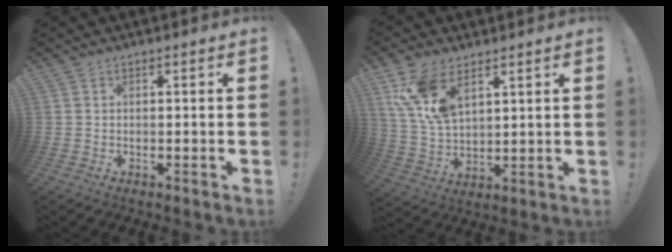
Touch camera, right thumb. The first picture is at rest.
{"total": 12.7, "force": [7.3, 6.6, 8.1], "torque": [-0.160, -0.030, 0.138]}